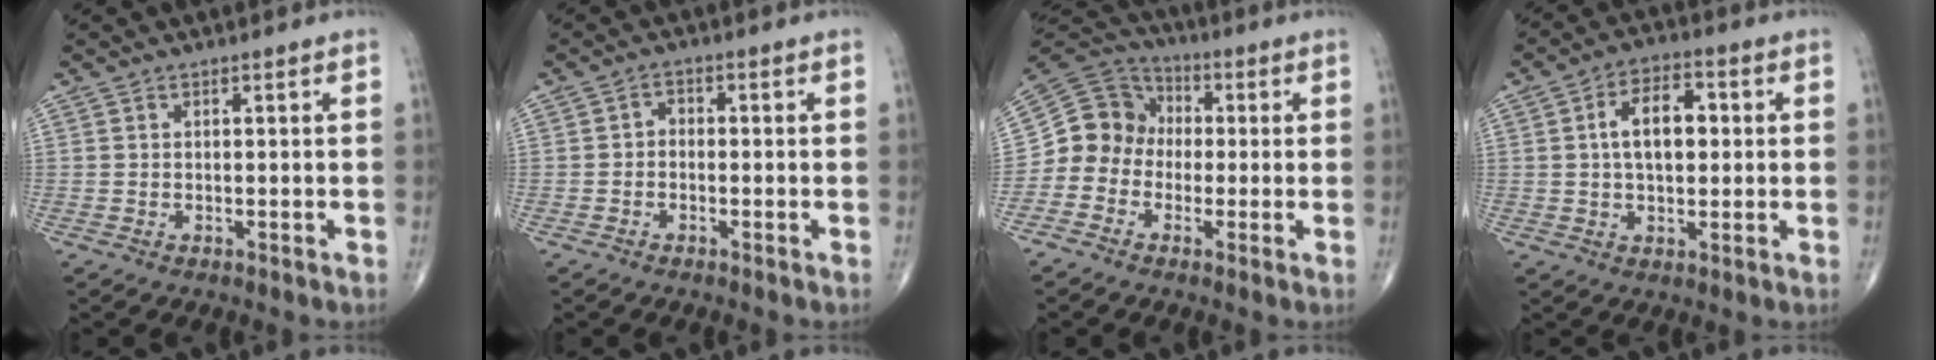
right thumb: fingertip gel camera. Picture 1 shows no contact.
{"total": 1.9, "force": [-0.6, 1.5, 1.1], "torque": [-0.008, 0.011, -0.018]}
{"total": 9.6, "force": [-1.5, 8.9, 3.2], "torque": [-0.031, 0.052, -0.042]}
{"total": 9.5, "force": [1.2, 5.5, 7.7], "torque": [-0.115, 0.015, 0.017]}